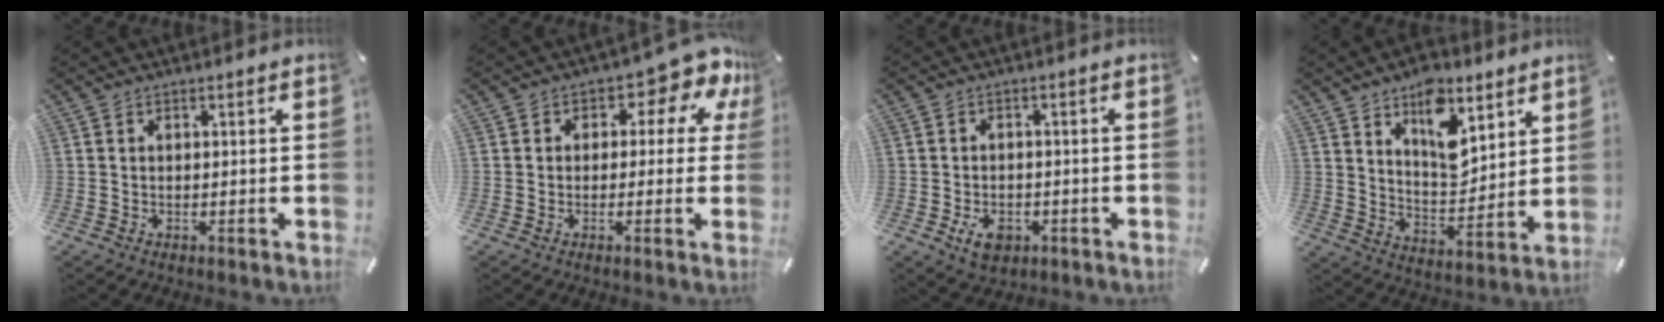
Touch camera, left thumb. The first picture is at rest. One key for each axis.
{"total": 8.7, "fx": 3.1, "fy": 4.9, "fz": 6.4, "tx": -0.078, "ty": -0.023, "tz": 0.050}
{"total": 5.0, "fx": -2.1, "fy": 3.5, "fz": 3.0, "tx": -0.058, "ty": 0.002, "tz": -0.041}
{"total": 14.0, "fx": 8.3, "fy": 7.9, "fz": 8.1, "tx": -0.108, "ty": -0.049, "tz": 0.147}